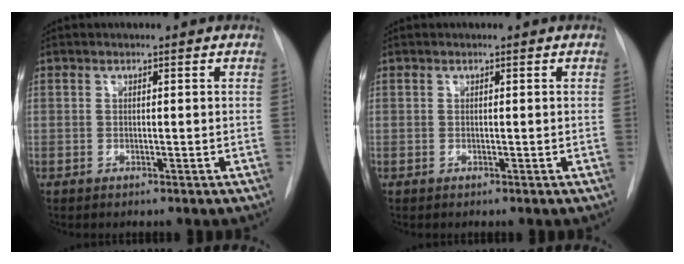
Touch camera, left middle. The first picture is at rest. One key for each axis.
{"total": 0.0}